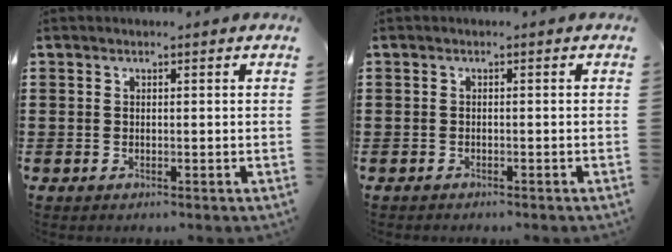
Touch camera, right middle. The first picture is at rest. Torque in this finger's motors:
{"motor_torque": [0.18, 0.06, 0.09, -0.01]}